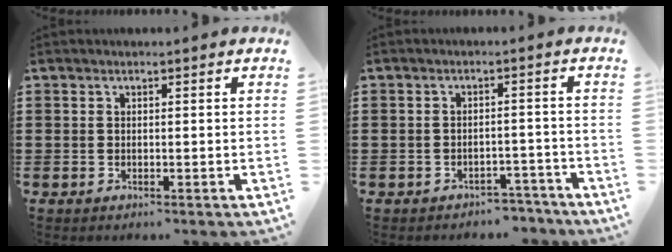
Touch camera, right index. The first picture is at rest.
{"total": 2.6, "force": [-2.5, 0.7, 0.2], "torque": [-0.009, 0.003, -0.053]}